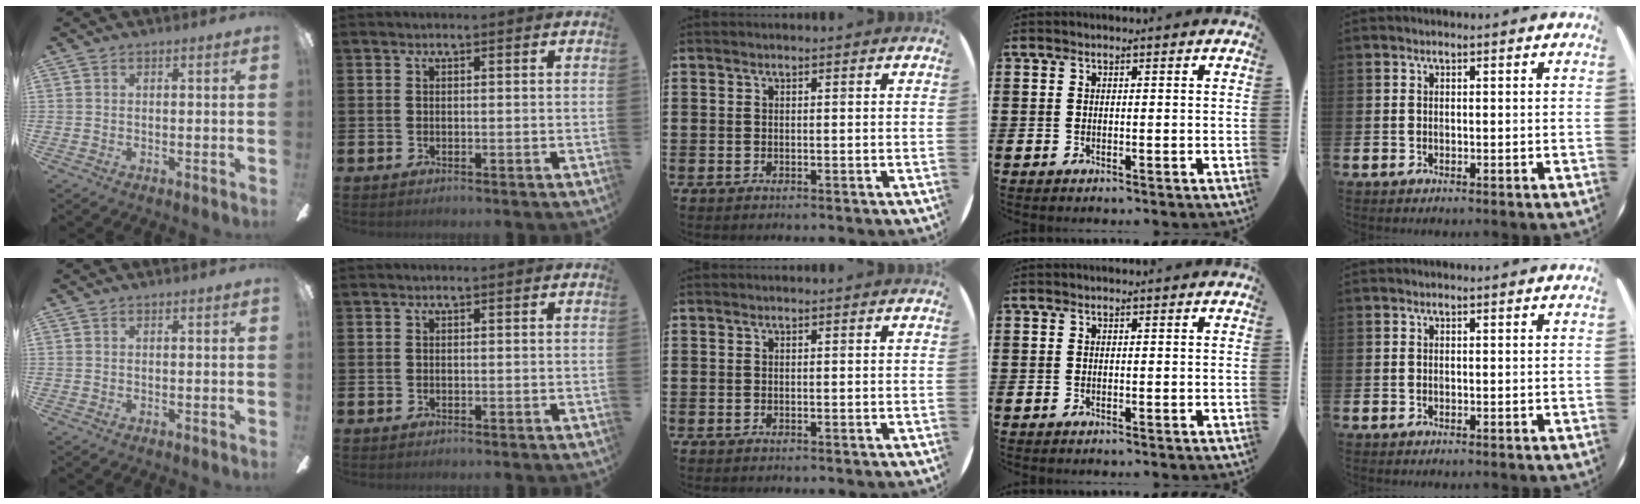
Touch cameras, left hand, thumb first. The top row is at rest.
{}